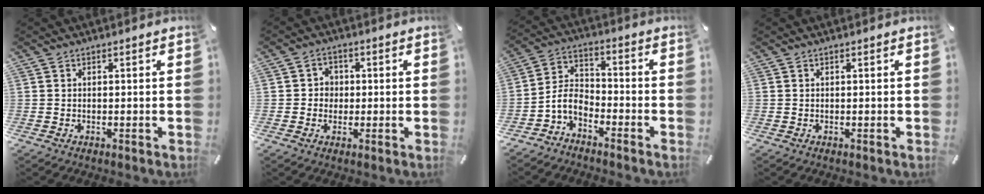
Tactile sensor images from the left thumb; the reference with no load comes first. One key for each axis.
{"total": 3.7, "fx": -0.6, "fy": 3.6, "fz": 0.6, "tx": -0.011, "ty": 0.011, "tz": -0.015}
{"total": 6.9, "fx": -4.9, "fy": 3.9, "fz": 3.0, "tx": -0.072, "ty": 0.013, "tz": -0.097}
{"total": 0.0}